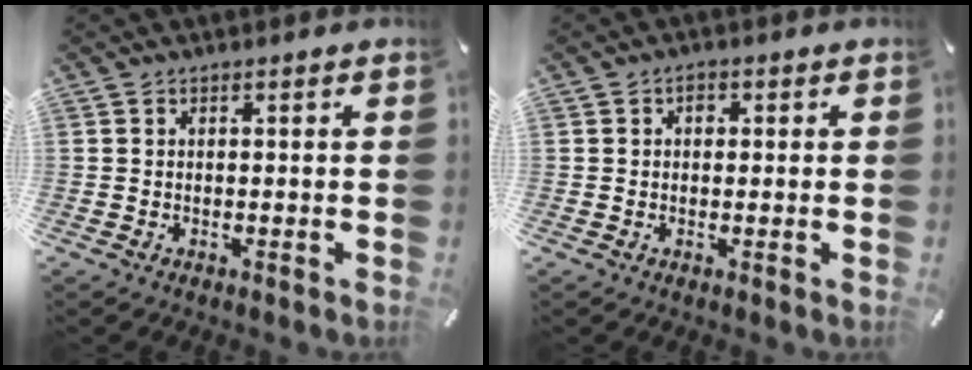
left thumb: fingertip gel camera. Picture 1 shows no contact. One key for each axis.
{"total": 1.6, "fx": 0.2, "fy": 1.3, "fz": 0.9, "tx": -0.011, "ty": 0.005, "tz": 0.001}